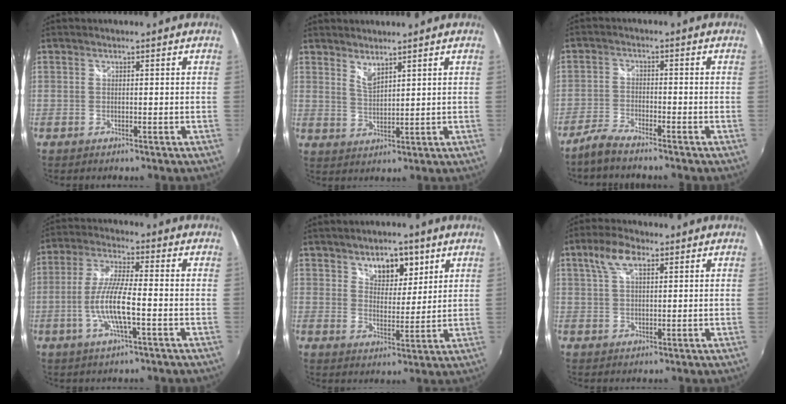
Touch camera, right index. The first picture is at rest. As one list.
[{"total": 3.3, "force": [2.8, 0.5, 1.6], "torque": [-0.027, -0.005, 0.048]}, {"total": 4.5, "force": [-4.0, 0.6, 1.9], "torque": [-0.058, -0.006, -0.084]}, {"total": 9.4, "force": [-2.6, 1.3, 8.9], "torque": [-0.183, -0.005, -0.051]}, {"total": 7.6, "force": [4.5, 4.4, 4.4], "torque": [-0.056, 0.002, 0.071]}, {"total": 6.2, "force": [3.0, 2.8, 4.7], "torque": [-0.091, 0.015, 0.056]}]